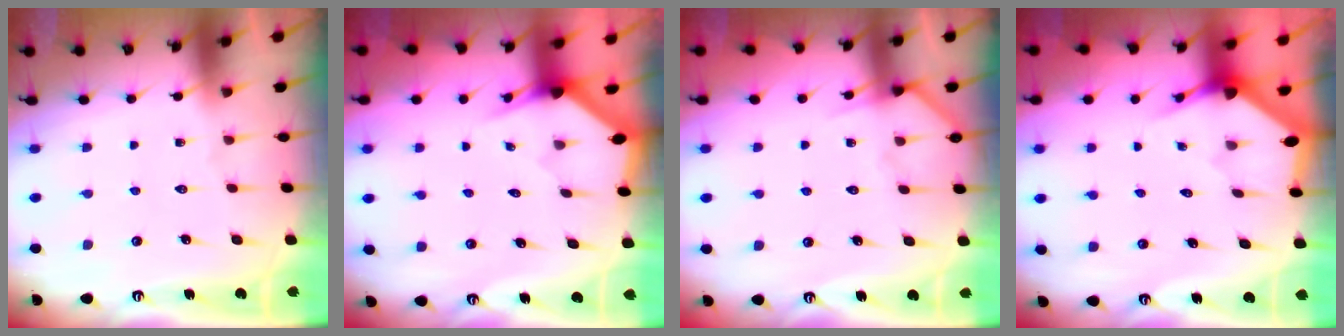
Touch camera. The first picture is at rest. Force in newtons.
{"total": 2.2, "press": 2.2, "slide": 0.1}
{"total": 5.7, "press": 5.6, "slide": 0.6}
{"total": 2.9, "press": 2.9, "slide": 0.1}